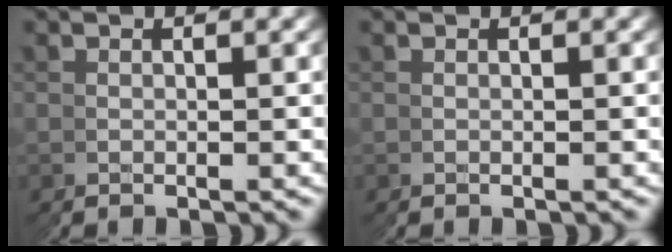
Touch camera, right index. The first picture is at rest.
{"total": 0.0}